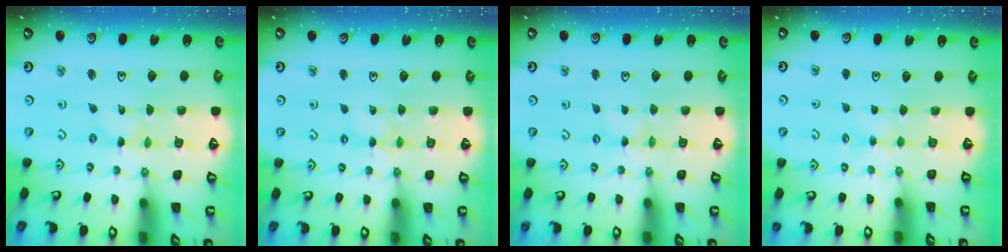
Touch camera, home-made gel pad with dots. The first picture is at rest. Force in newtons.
{"total": 1.1, "press": 1.1, "slide": 0.3}
{"total": 0.7, "press": 0.7, "slide": 0.1}
{"total": 2.0, "press": 2.0, "slide": 0.4}